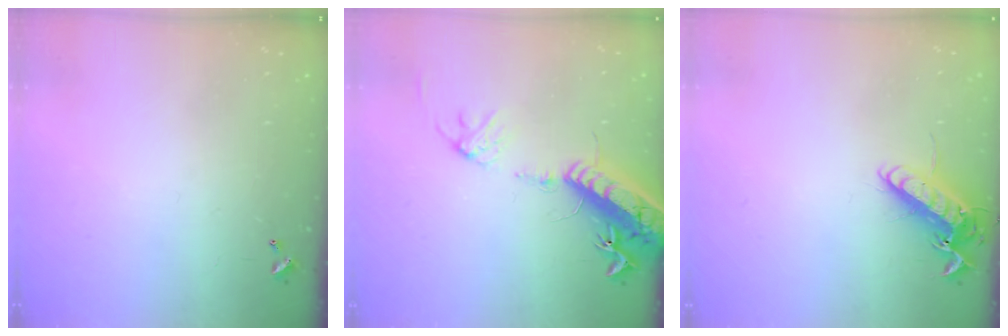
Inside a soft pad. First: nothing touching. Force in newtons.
{"total": 18.2, "press": 17.7, "slide": 4.2}
{"total": 13.5, "press": 13.5, "slide": 1.2}